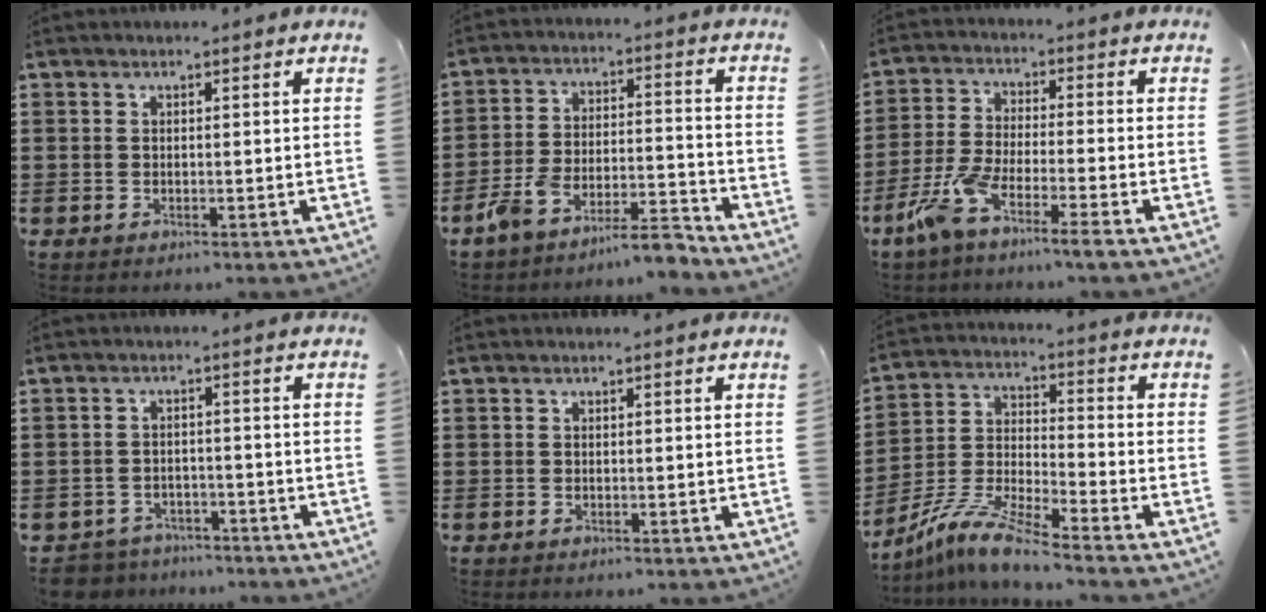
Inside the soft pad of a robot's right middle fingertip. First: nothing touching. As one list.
[{"total": 8.0, "force": [-7.5, 0.6, 2.8], "torque": [-0.050, 0.013, -0.145]}, {"total": 7.0, "force": [-5.5, 0.1, 4.4], "torque": [-0.110, -0.015, -0.110]}, {"total": 3.7, "force": [-3.6, 0.8, -0.2], "torque": [-0.012, 0.000, -0.081]}, {"total": 0.0}, {"total": 9.1, "force": [-8.0, 0.0, 4.3], "torque": [-0.101, -0.003, -0.165]}]